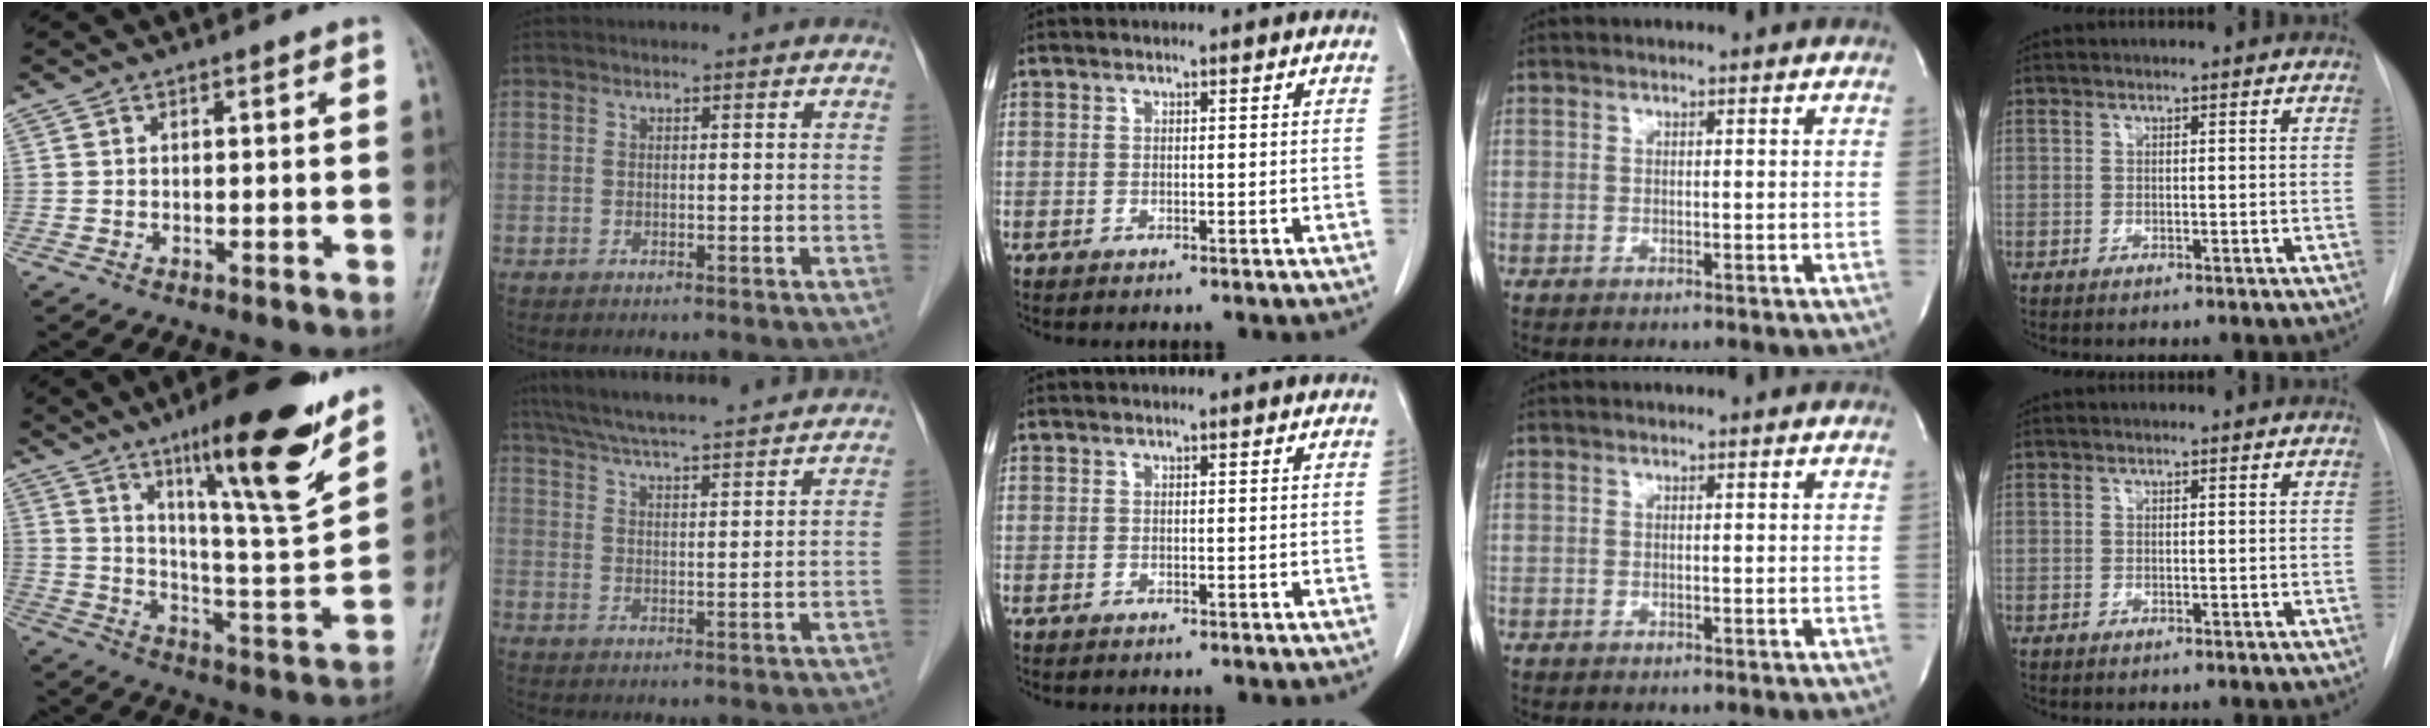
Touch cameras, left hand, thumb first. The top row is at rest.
{"thumb": {"total": 21.2, "force": [13.5, 3.1, 16.1], "torque": [-0.214, -0.075, 0.215]}, "index": {"total": 22.4, "force": [20.4, 1.2, 9.1], "torque": [-0.154, 0.024, 0.280]}}